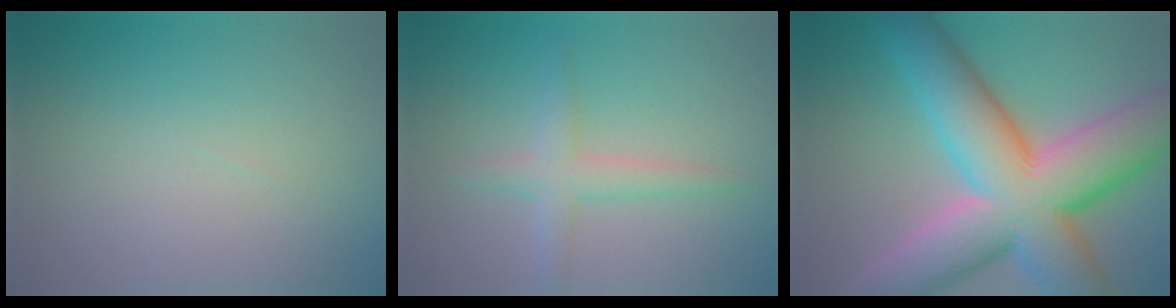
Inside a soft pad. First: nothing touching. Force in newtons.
{"total": 2.4, "press": 2.4, "slide": 0.1}
{"total": 15.0, "press": 15.0, "slide": 1.2}